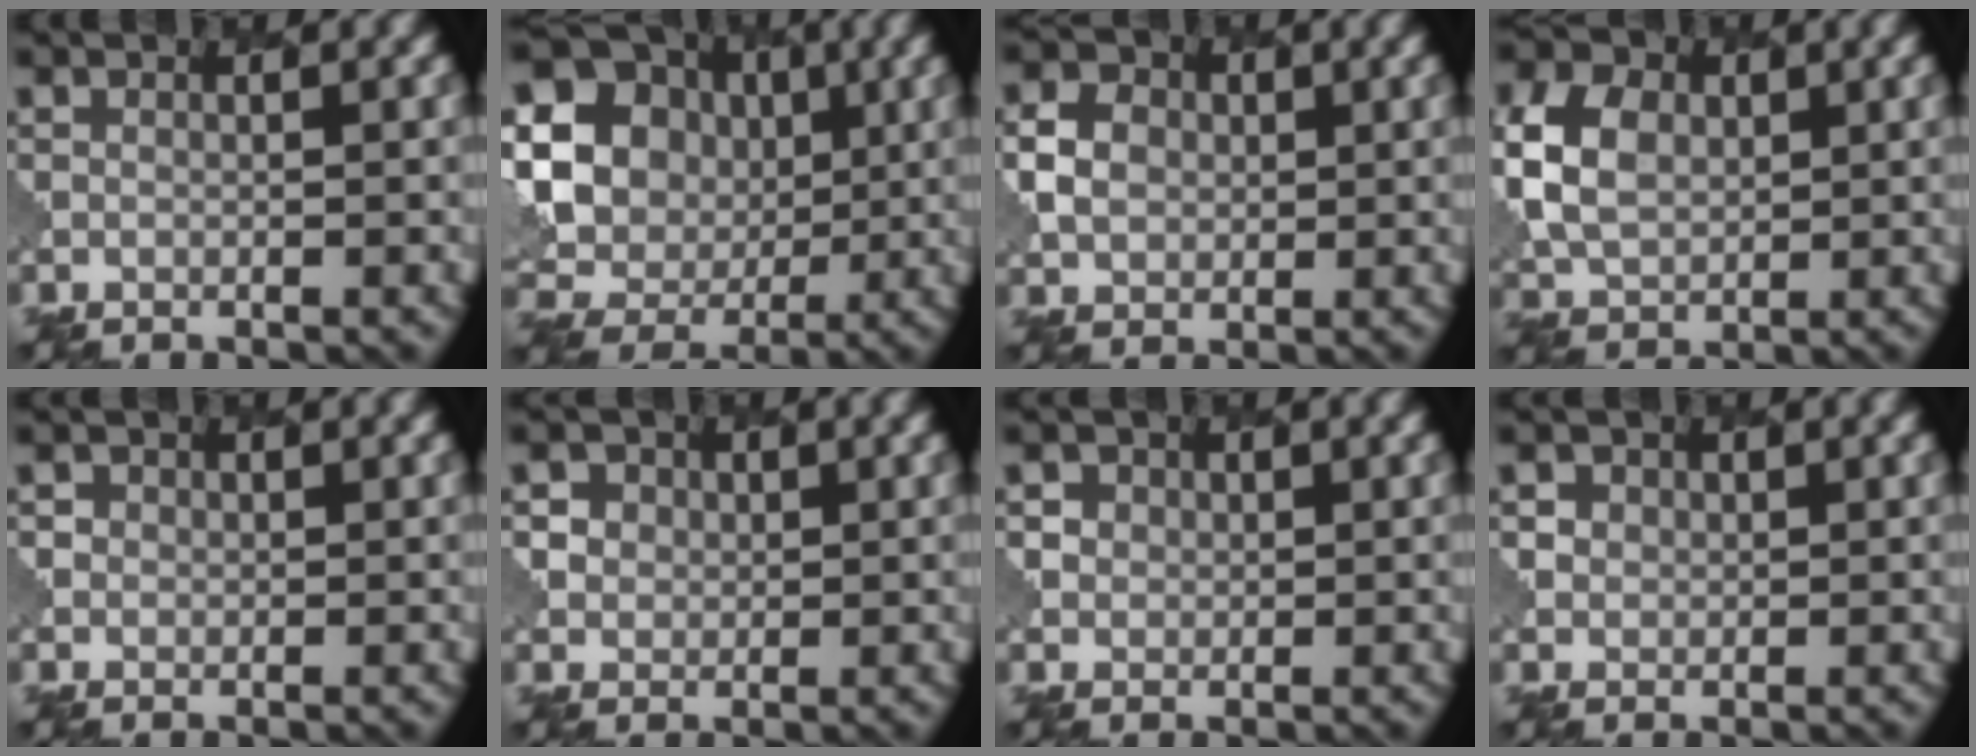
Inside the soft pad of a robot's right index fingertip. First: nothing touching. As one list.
[{"total": 17.9, "force": [3.3, 16.4, 6.4], "torque": [-0.169, 0.021, 0.033]}, {"total": 2.9, "force": [0.5, 2.6, 1.2], "torque": [-0.028, 0.004, 0.006]}, {"total": 6.8, "force": [1.2, 5.2, 4.2], "torque": [-0.111, 0.014, 0.011]}, {"total": 1.4, "force": [0.6, 1.3, 0.0], "torque": [0.006, 0.005, 0.000]}, {"total": 4.3, "force": [2.3, 3.4, 1.2], "torque": [-0.021, 0.014, 0.028]}, {"total": 2.6, "force": [1.5, 2.1, 0.5], "torque": [-0.011, 0.007, 0.018]}, {"total": 2.2, "force": [1.3, 1.7, 0.3], "torque": [-0.006, 0.005, 0.018]}]